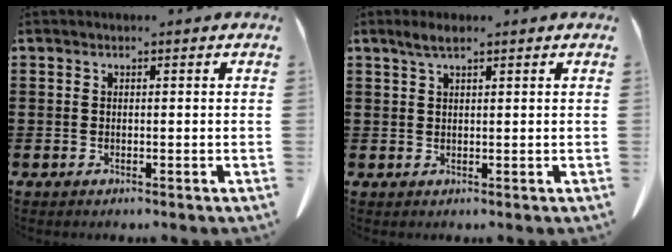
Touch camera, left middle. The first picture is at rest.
{"total": 2.2, "force": [1.4, 0.4, 1.7], "torque": [-0.035, 0.003, 0.024]}